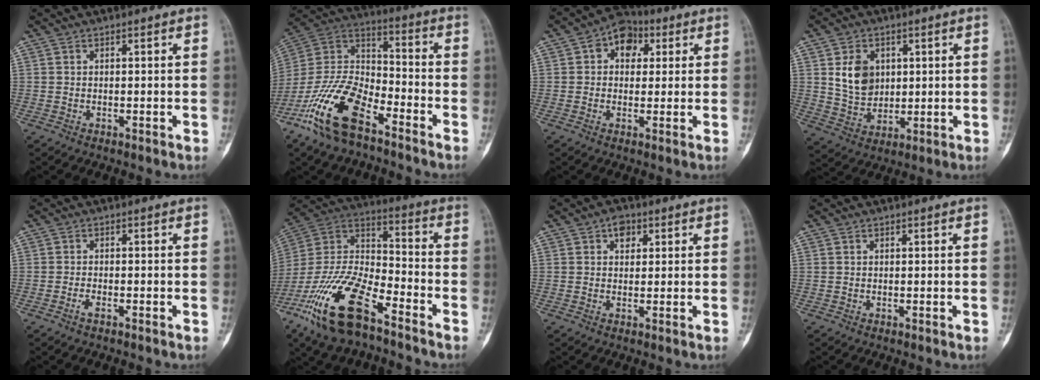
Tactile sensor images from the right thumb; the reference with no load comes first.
{"total": 18.3, "force": [-11.1, 7.8, 12.3], "torque": [-0.245, 0.062, -0.216]}
{"total": 7.7, "force": [2.4, 5.6, 4.6], "torque": [-0.036, 0.012, 0.028]}
{"total": 8.5, "force": [2.3, 6.5, 4.9], "torque": [-0.059, -0.017, 0.051]}
{"total": 1.6, "force": [-1.1, 0.4, 1.1], "torque": [-0.028, 0.006, -0.021]}
{"total": 21.7, "force": [-13.2, 8.2, 15.2], "torque": [-0.323, 0.052, -0.249]}
{"total": 3.1, "force": [1.3, 2.2, 1.8], "torque": [-0.013, 0.003, 0.015]}
{"total": 0.0}